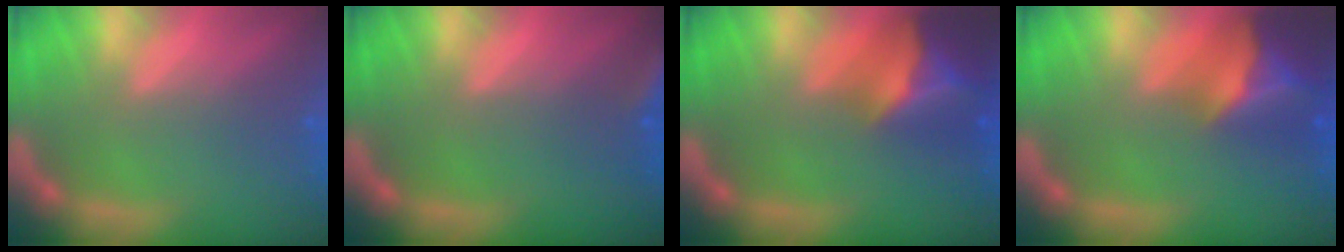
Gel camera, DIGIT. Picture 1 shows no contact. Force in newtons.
{"total": 2.9}
{"total": 8.4}
{"total": 8.4}